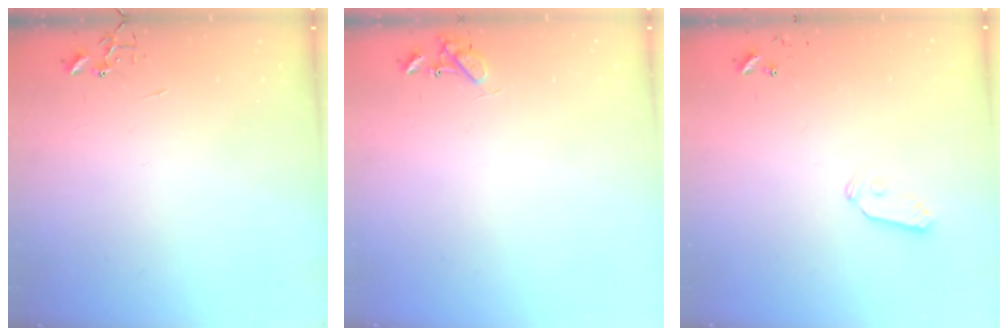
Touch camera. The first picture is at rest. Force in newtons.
{"total": 8.6, "press": 8.6, "slide": 0.7}
{"total": 5.6, "press": 5.6, "slide": 0.3}